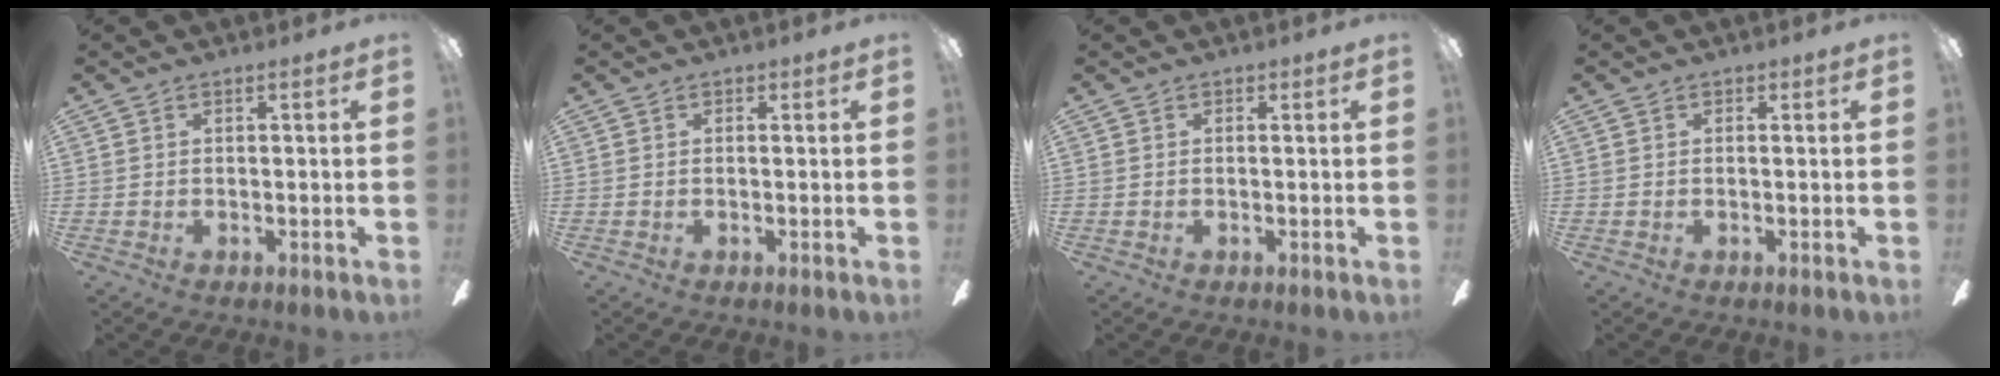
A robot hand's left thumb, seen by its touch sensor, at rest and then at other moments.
{"total": 0.0}
{"total": 0.0}
{"total": 0.0}